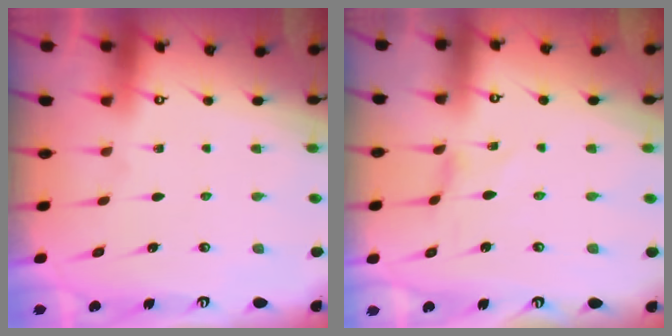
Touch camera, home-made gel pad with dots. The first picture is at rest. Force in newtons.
{"total": 0.5, "press": 0.5, "slide": 0.2}